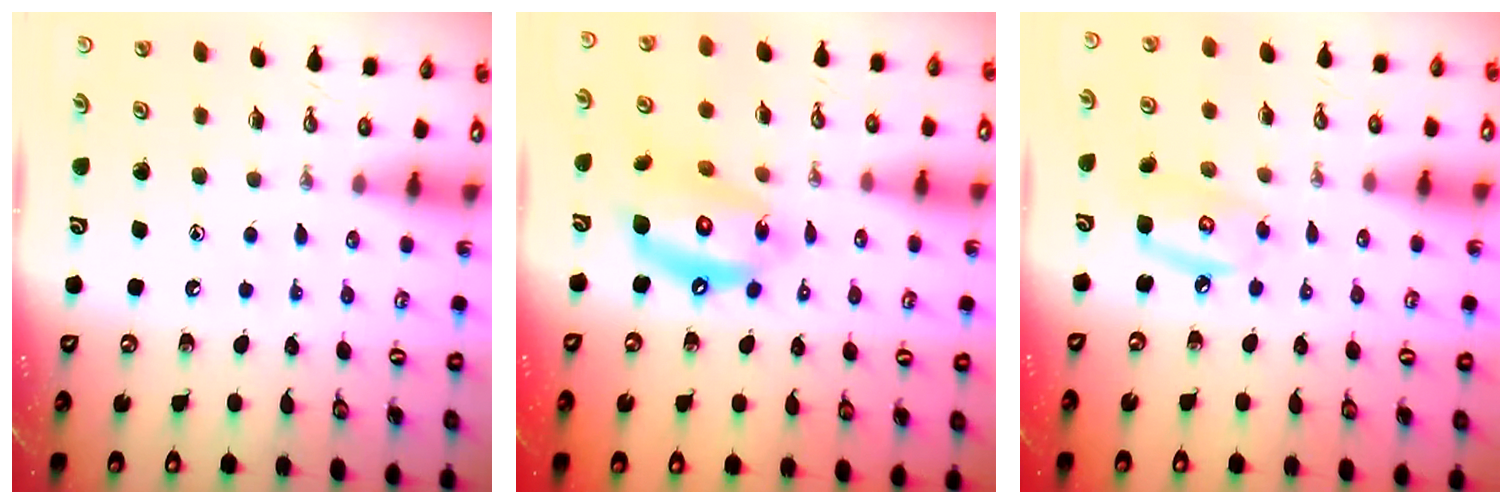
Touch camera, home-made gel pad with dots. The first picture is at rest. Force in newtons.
{"total": 13.6, "press": 13.6, "slide": 1.2}
{"total": 6.9, "press": 6.9, "slide": 0.4}